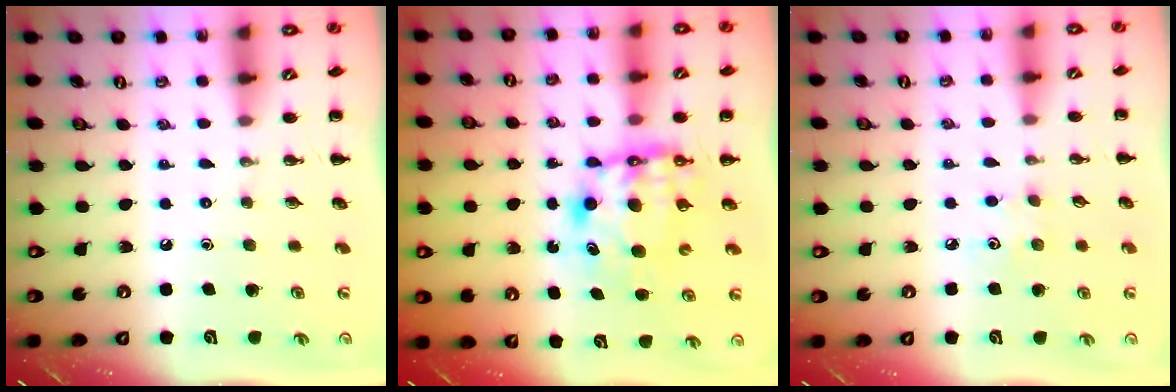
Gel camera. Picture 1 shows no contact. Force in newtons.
{"total": 7.4, "press": 7.2, "slide": 1.8}
{"total": 3.7, "press": 3.5, "slide": 1.0}